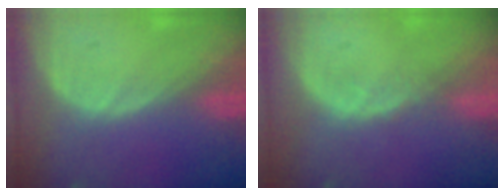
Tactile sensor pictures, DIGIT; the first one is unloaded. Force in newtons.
{"total": 1.1, "press": 1.1, "slide": 0.2}